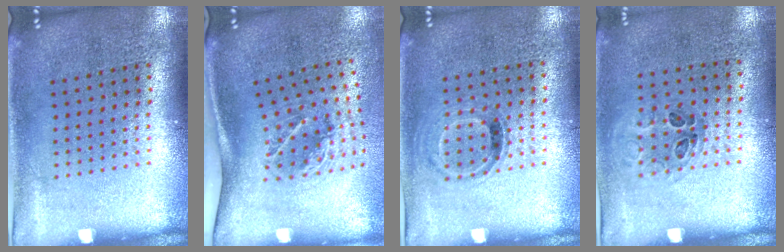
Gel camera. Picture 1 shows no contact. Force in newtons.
{"total": 2.1, "press": 1.3, "slide": 1.7}
{"total": 0.9, "press": 0.7, "slide": 0.5}
{"total": 1.1, "press": 0.7, "slide": 0.8}